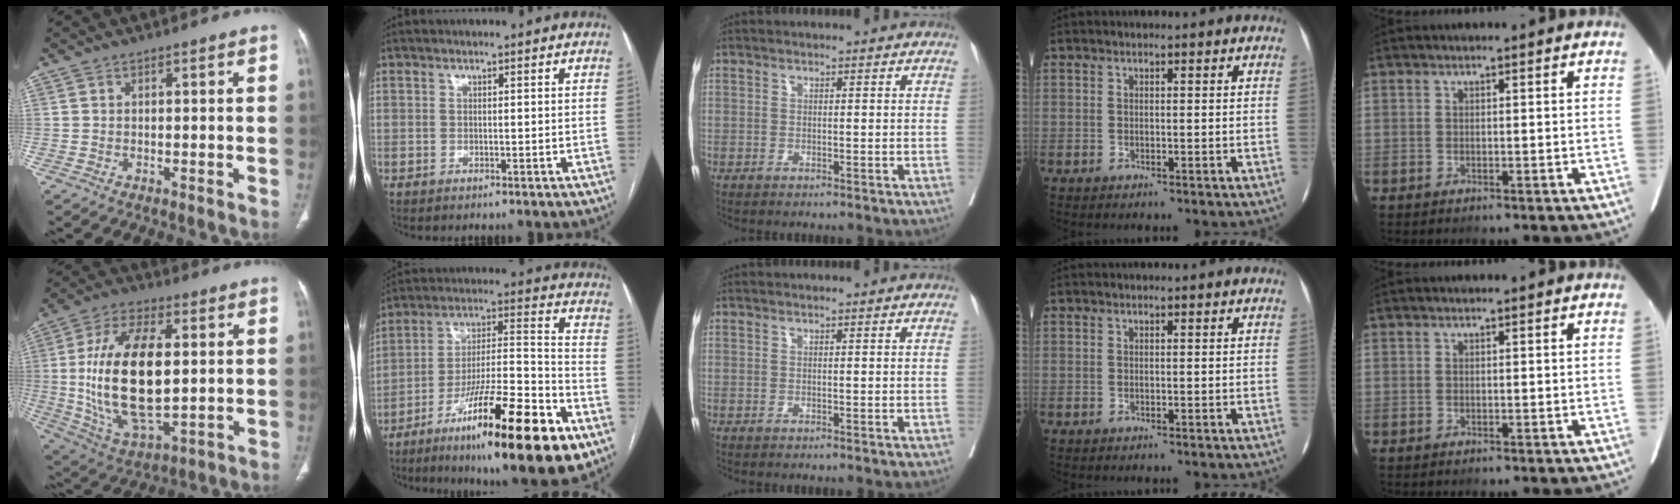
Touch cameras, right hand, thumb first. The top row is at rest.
{"thumb": {"total": 22.0, "force": [1.3, 10.6, 19.2], "torque": [-0.365, -0.009, 0.032]}, "index": {"total": 27.9, "force": [-15.1, 3.3, 23.2], "torque": [-0.327, -0.023, -0.244]}}